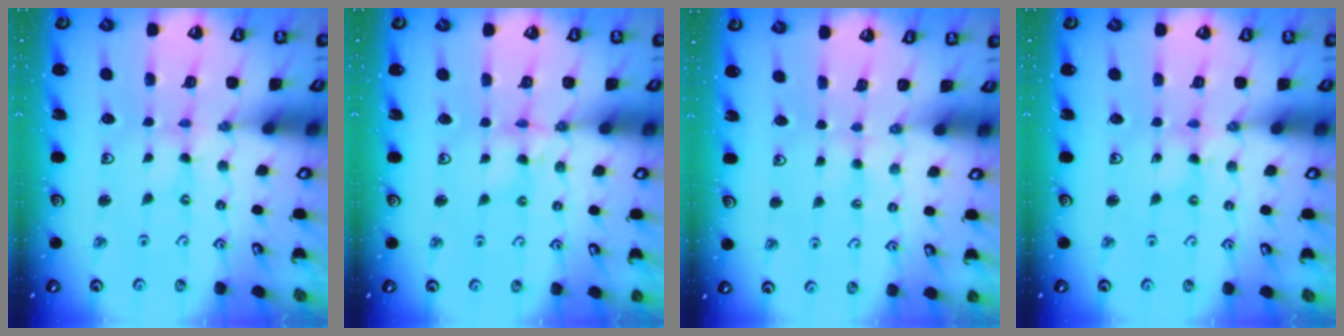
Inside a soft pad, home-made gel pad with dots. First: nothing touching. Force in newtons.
{"total": 5.5, "press": 5.4, "slide": 0.9}
{"total": 1.9, "press": 1.9, "slide": 0.3}
{"total": 1.3, "press": 1.3, "slide": 0.3}